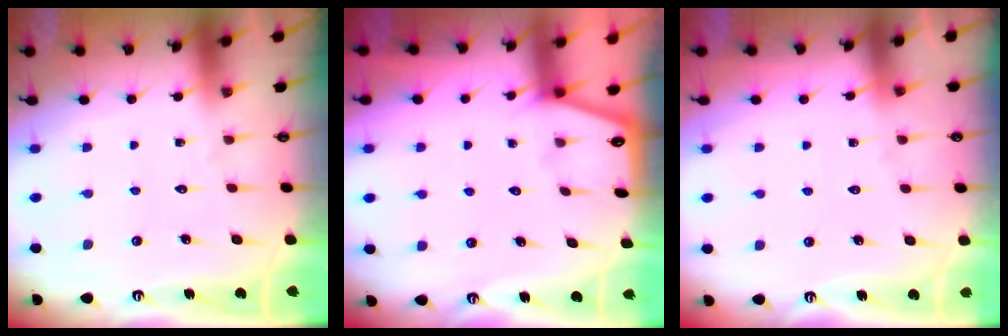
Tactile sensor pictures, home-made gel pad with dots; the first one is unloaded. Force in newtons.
{"total": 1.2, "press": 1.1, "slide": 0.1}
{"total": 3.2, "press": 3.2, "slide": 0.3}